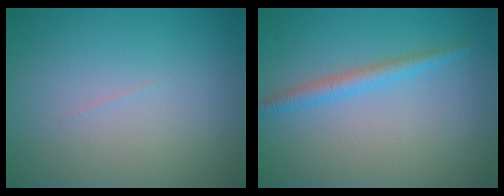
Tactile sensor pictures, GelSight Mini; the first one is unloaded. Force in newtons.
{"total": 2.0, "press": 2.0, "slide": 0.1}